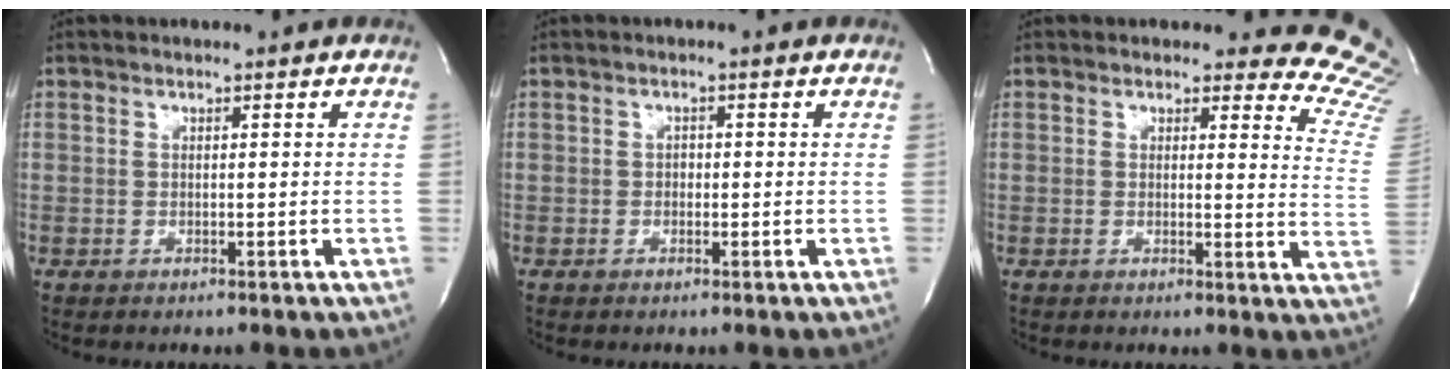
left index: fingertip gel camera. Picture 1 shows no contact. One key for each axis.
{"total": 1.1, "fx": -0.2, "fy": 0.9, "fz": 0.7, "tx": -0.007, "ty": 0.004, "tz": -0.004}
{"total": 12.5, "fx": 12.1, "fy": 3.2, "fz": 1.2, "tx": 0.037, "ty": -0.116, "tz": 0.073}